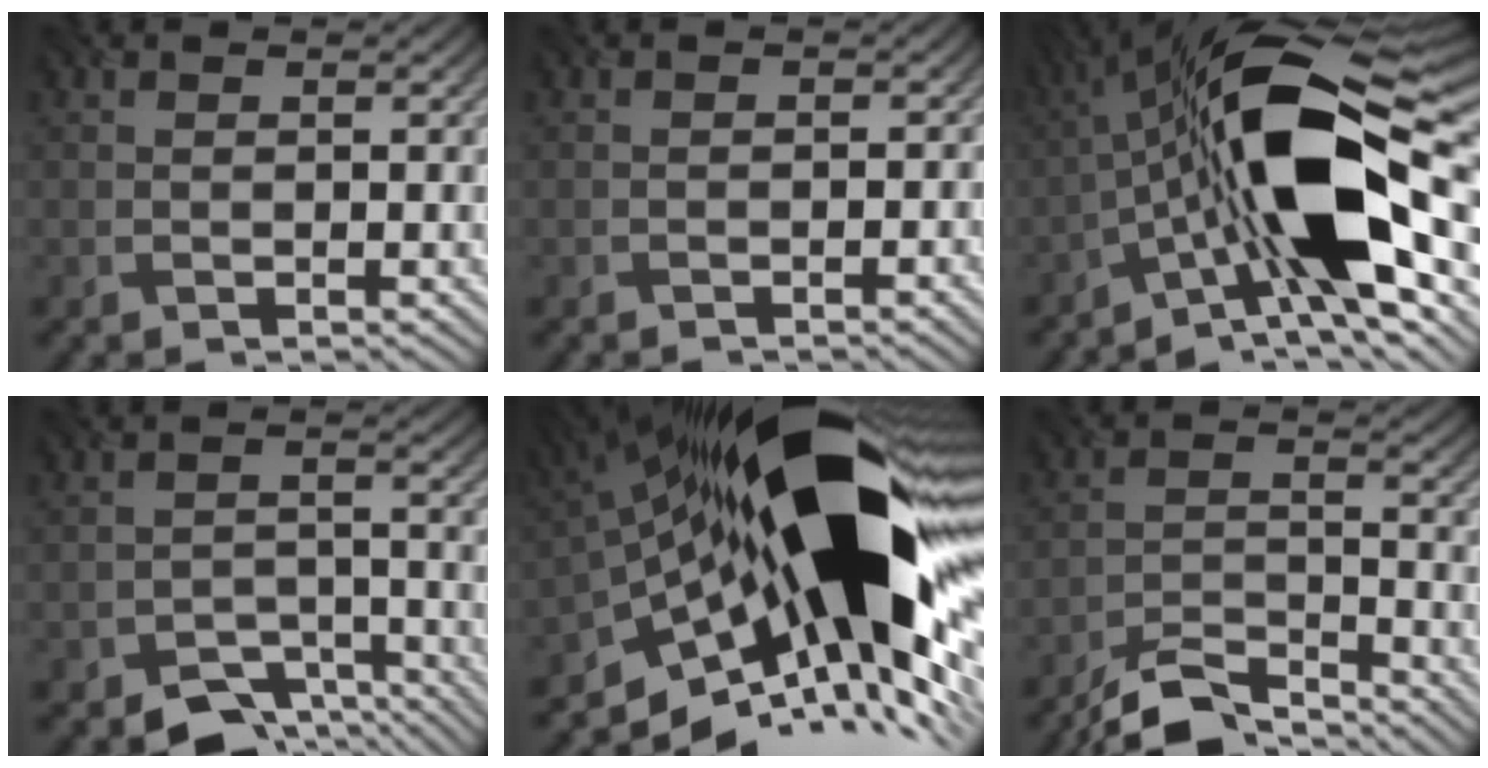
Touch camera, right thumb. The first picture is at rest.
{"total": 0.9, "force": [-0.8, 0.3, 0.2], "torque": [-0.001, -0.001, -0.014]}
{"total": 20.0, "force": [-3.7, 7.3, 18.3], "torque": [-0.312, 0.026, -0.081]}
{"total": 5.6, "force": [-4.4, 2.7, 2.3], "torque": [-0.033, -0.006, -0.077]}
{"total": 20.1, "force": [-1.8, 8.1, 18.2], "torque": [-0.293, 0.001, -0.059]}
{"total": 7.2, "force": [-6.4, 1.2, 3.1], "torque": [-0.060, -0.004, -0.125]}